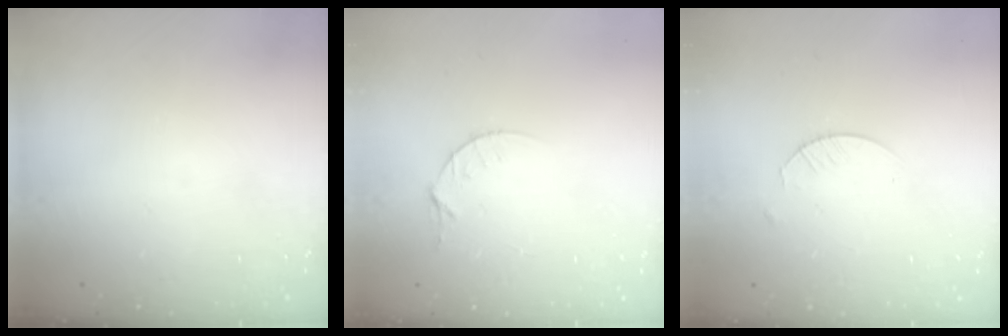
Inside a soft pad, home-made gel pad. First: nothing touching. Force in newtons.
{"total": 4.3, "press": 4.3, "slide": 0.5}
{"total": 2.4, "press": 2.4, "slide": 0.3}